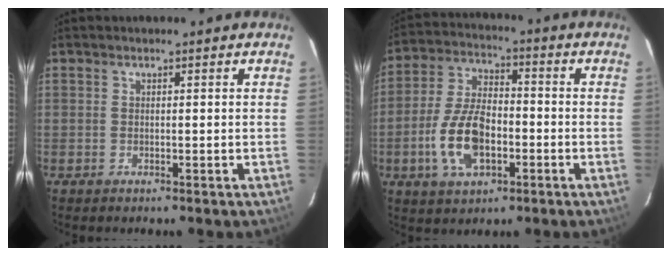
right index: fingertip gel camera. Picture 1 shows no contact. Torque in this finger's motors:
{"motor_torque": [1.83, -0.27, 0.58, 0.11]}